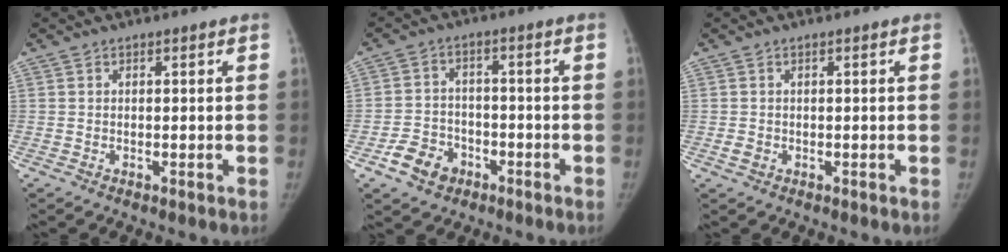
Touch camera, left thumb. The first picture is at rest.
{"total": 7.1, "force": [-3.9, 5.3, 2.6], "torque": [-0.029, 0.023, -0.064]}
{"total": 1.3, "force": [-0.3, 1.1, 0.7], "torque": [-0.010, 0.000, -0.003]}